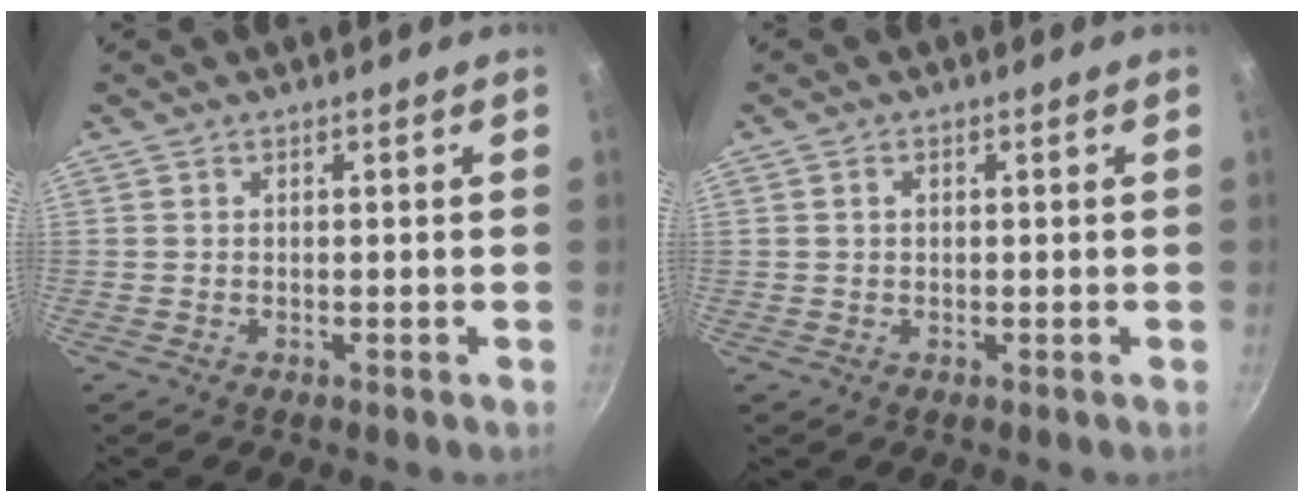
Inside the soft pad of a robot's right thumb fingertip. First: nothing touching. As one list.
[{"total": 1.2, "force": [0.2, 0.9, 0.7], "torque": [-0.010, 0.006, 0.004]}]